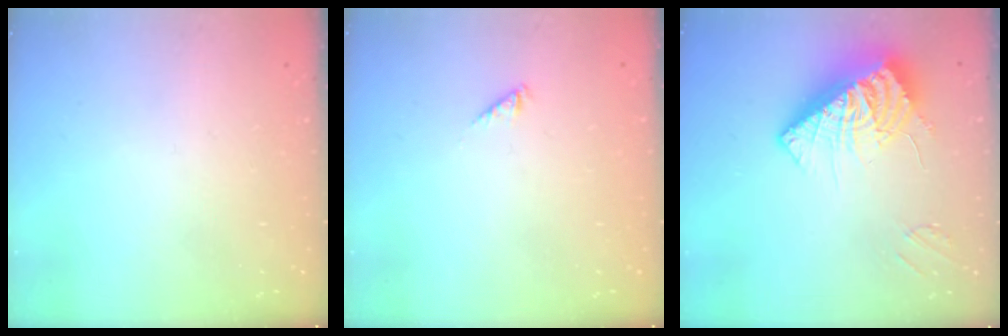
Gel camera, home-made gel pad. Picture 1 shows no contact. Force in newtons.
{"total": 0.9, "press": 0.8, "slide": 0.3}
{"total": 15.5, "press": 15.4, "slide": 1.8}